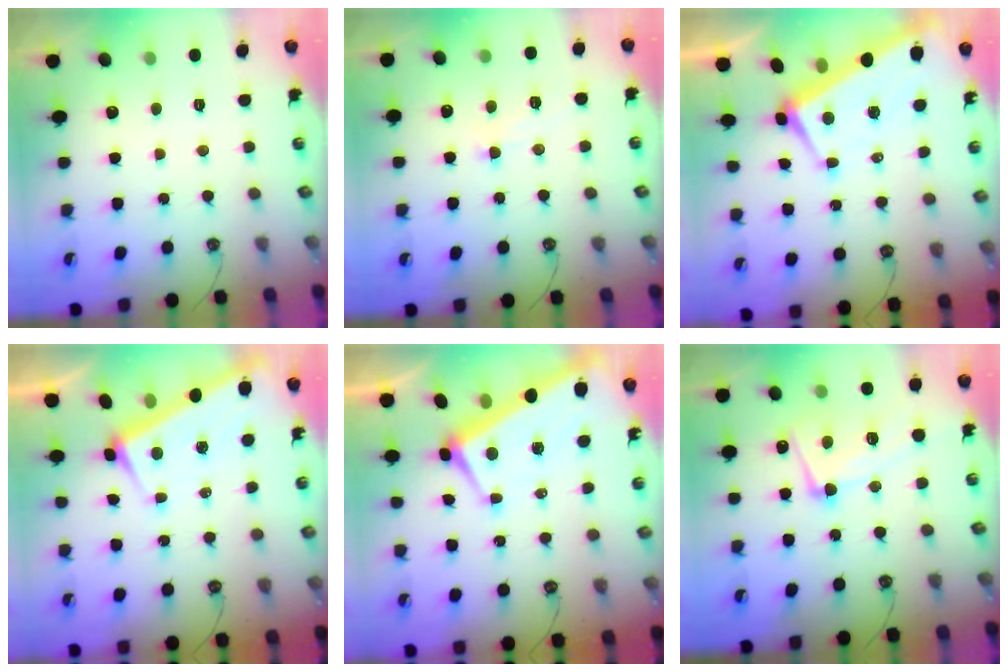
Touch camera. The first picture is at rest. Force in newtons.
{"total": 2.4, "press": 2.4, "slide": 0.3}
{"total": 1.4, "press": 0.9, "slide": 1.0}
{"total": 3.4, "press": 3.4, "slide": 0.3}
{"total": 1.4, "press": 0.9, "slide": 1.0}
{"total": 10.0, "press": 9.9, "slide": 1.0}